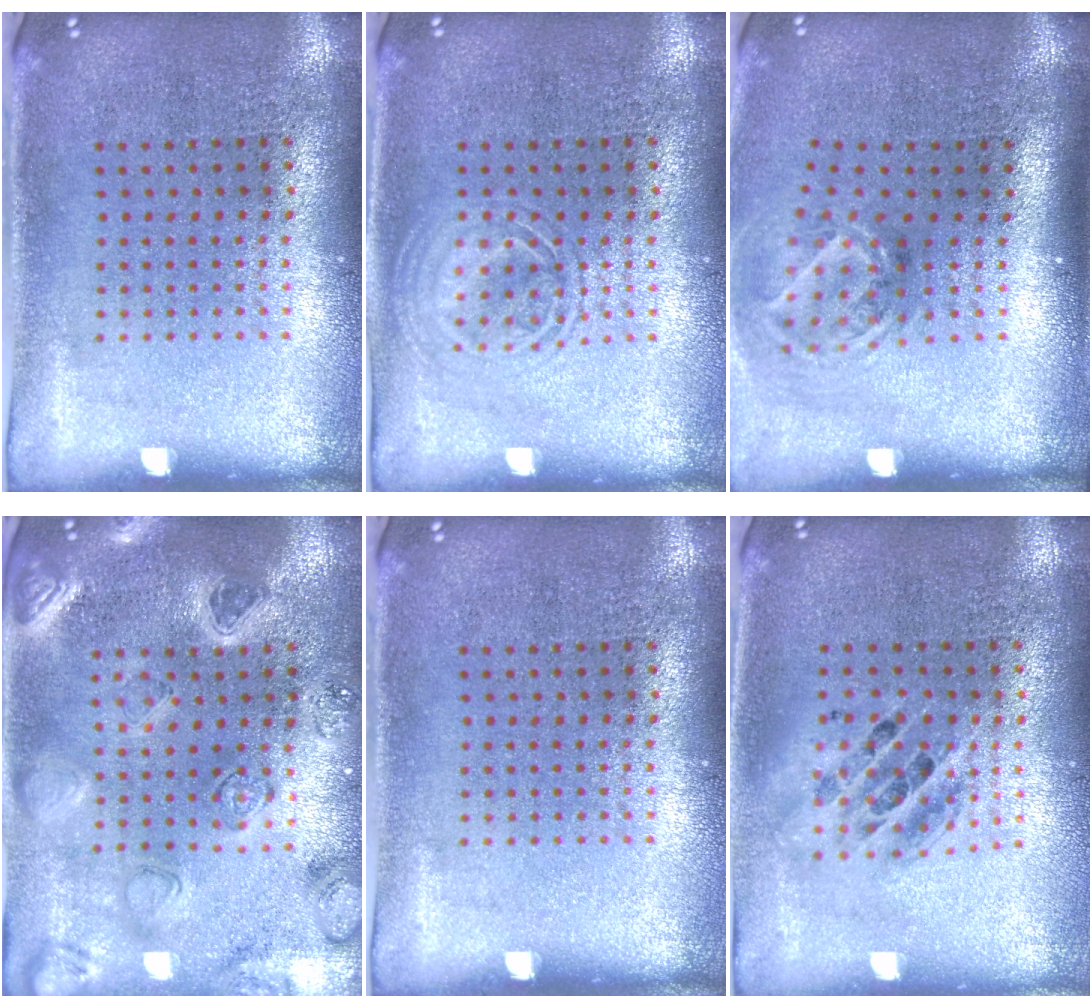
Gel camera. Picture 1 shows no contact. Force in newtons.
{"total": 2.1, "press": 2.1, "slide": 0.3}
{"total": 1.9, "press": 1.3, "slide": 1.5}
{"total": 2.2, "press": 2.2, "slide": 0.4}
{"total": 0.0}
{"total": 1.5, "press": 1.2, "slide": 0.8}